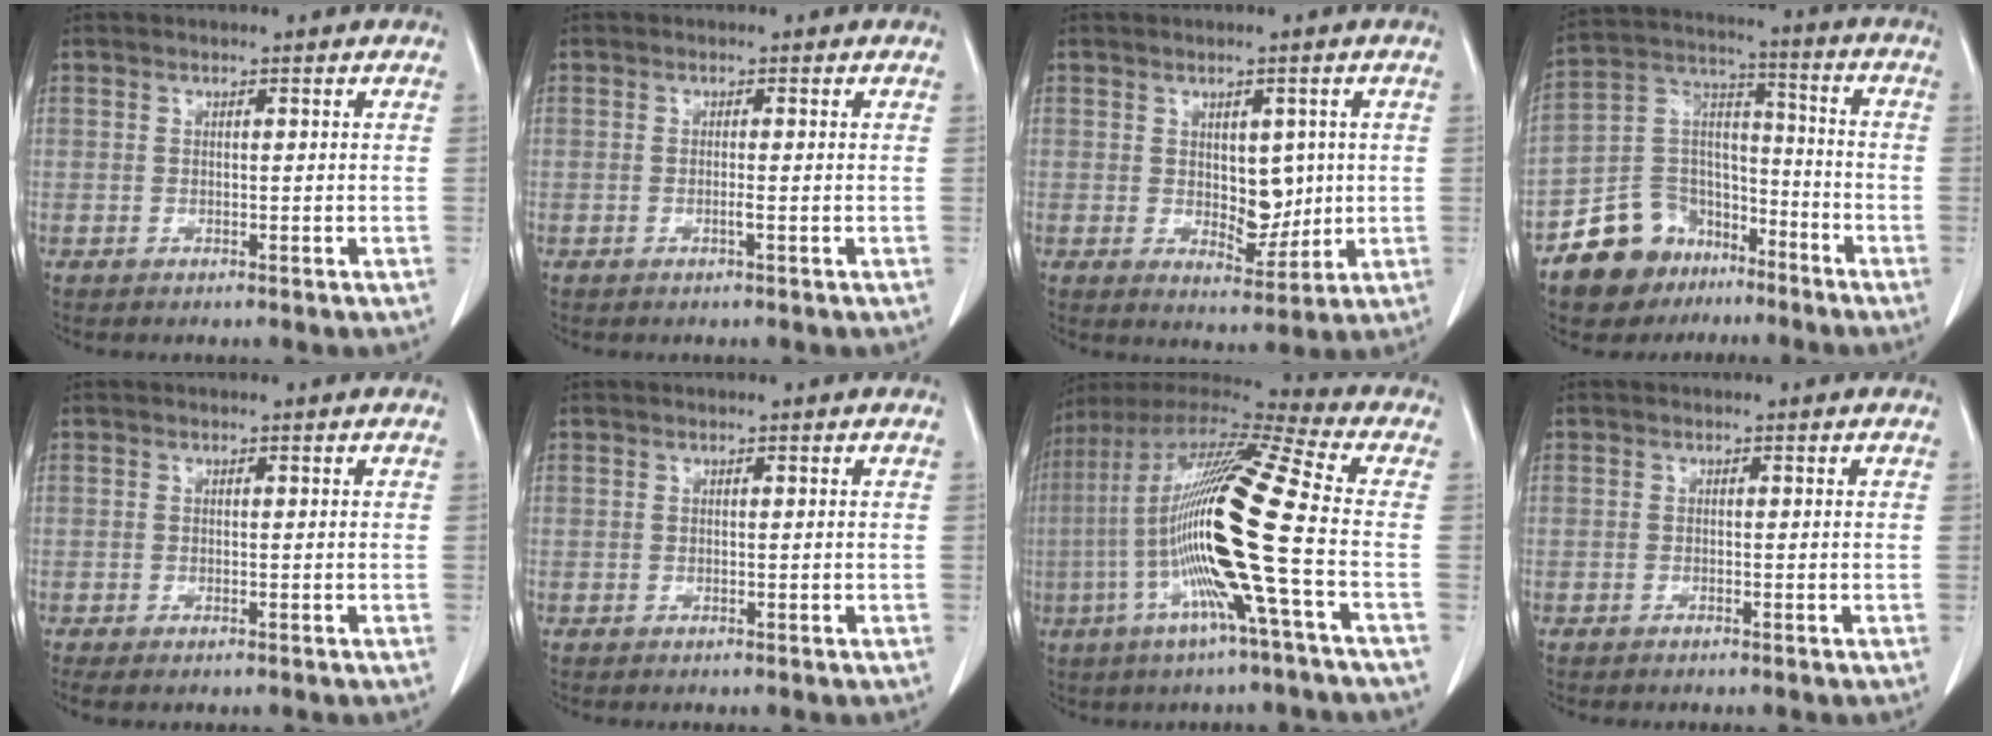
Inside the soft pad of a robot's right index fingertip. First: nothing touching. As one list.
[{"total": 0.8, "force": [-0.2, -0.1, 0.8], "torque": [-0.016, -0.001, -0.005]}, {"total": 5.7, "force": [0.6, 3.2, 4.7], "torque": [-0.064, -0.006, 0.021]}, {"total": 12.9, "force": [-8.6, 9.0, 3.4], "torque": [-0.069, 0.063, -0.147]}, {"total": 1.5, "force": [-1.1, 0.4, 0.9], "torque": [-0.009, -0.004, -0.014]}, {"total": 0.0}, {"total": 20.9, "force": [-3.8, -0.5, 20.5], "torque": [-0.408, -0.011, -0.094]}, {"total": 0.0}]